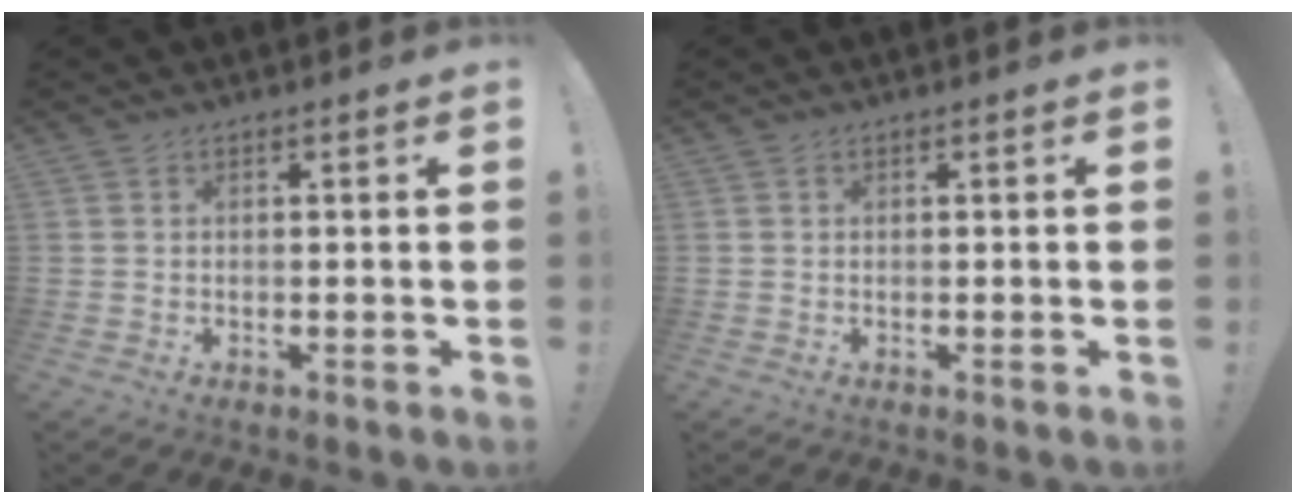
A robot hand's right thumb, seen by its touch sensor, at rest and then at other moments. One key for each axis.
{"total": 0.0}